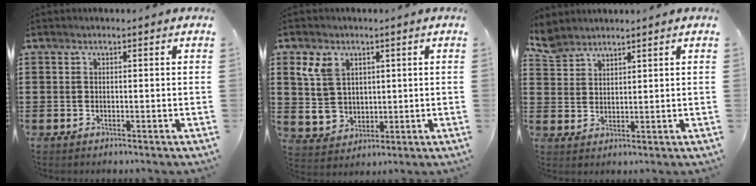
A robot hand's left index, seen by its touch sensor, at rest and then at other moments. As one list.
[{"total": 6.6, "force": [2.1, 5.2, 3.4], "torque": [-0.100, 0.013, 0.038]}, {"total": 3.8, "force": [3.5, 1.5, 0.6], "torque": [-0.024, -0.005, 0.069]}]